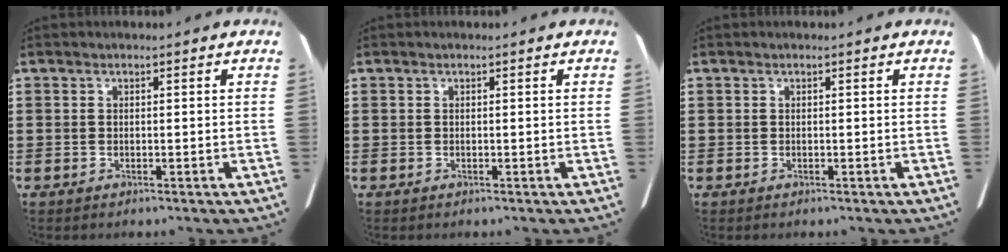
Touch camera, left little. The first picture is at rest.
{"total": 0.0}
{"total": 0.0}